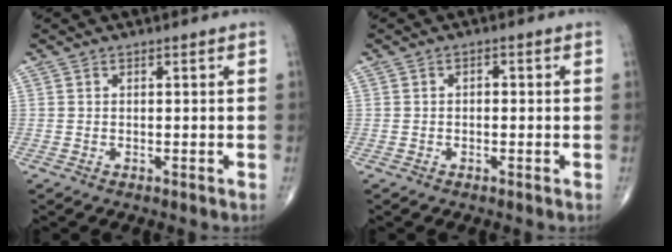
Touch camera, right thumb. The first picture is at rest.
{"total": 1.0, "force": [0.0, 0.7, 0.7], "torque": [-0.004, 0.004, -0.003]}